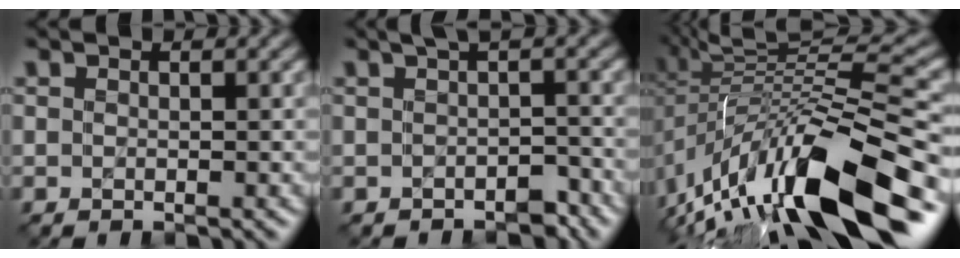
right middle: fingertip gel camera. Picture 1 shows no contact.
{"total": 2.2, "force": [-0.8, 0.7, 1.9], "torque": [-0.017, 0.000, -0.010]}
{"total": 14.5, "force": [-4.6, 4.2, 13.0], "torque": [-0.234, 0.021, -0.076]}